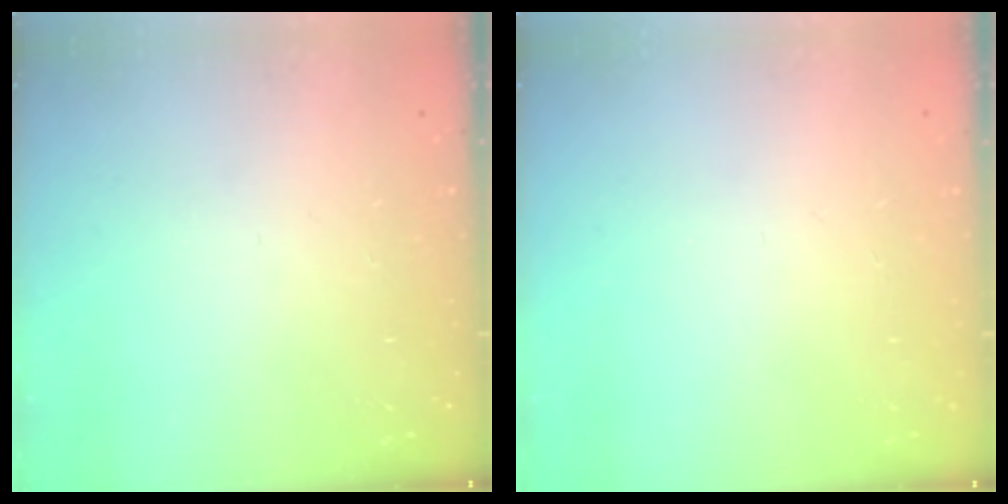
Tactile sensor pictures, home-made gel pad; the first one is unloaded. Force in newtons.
{"total": 0.0}